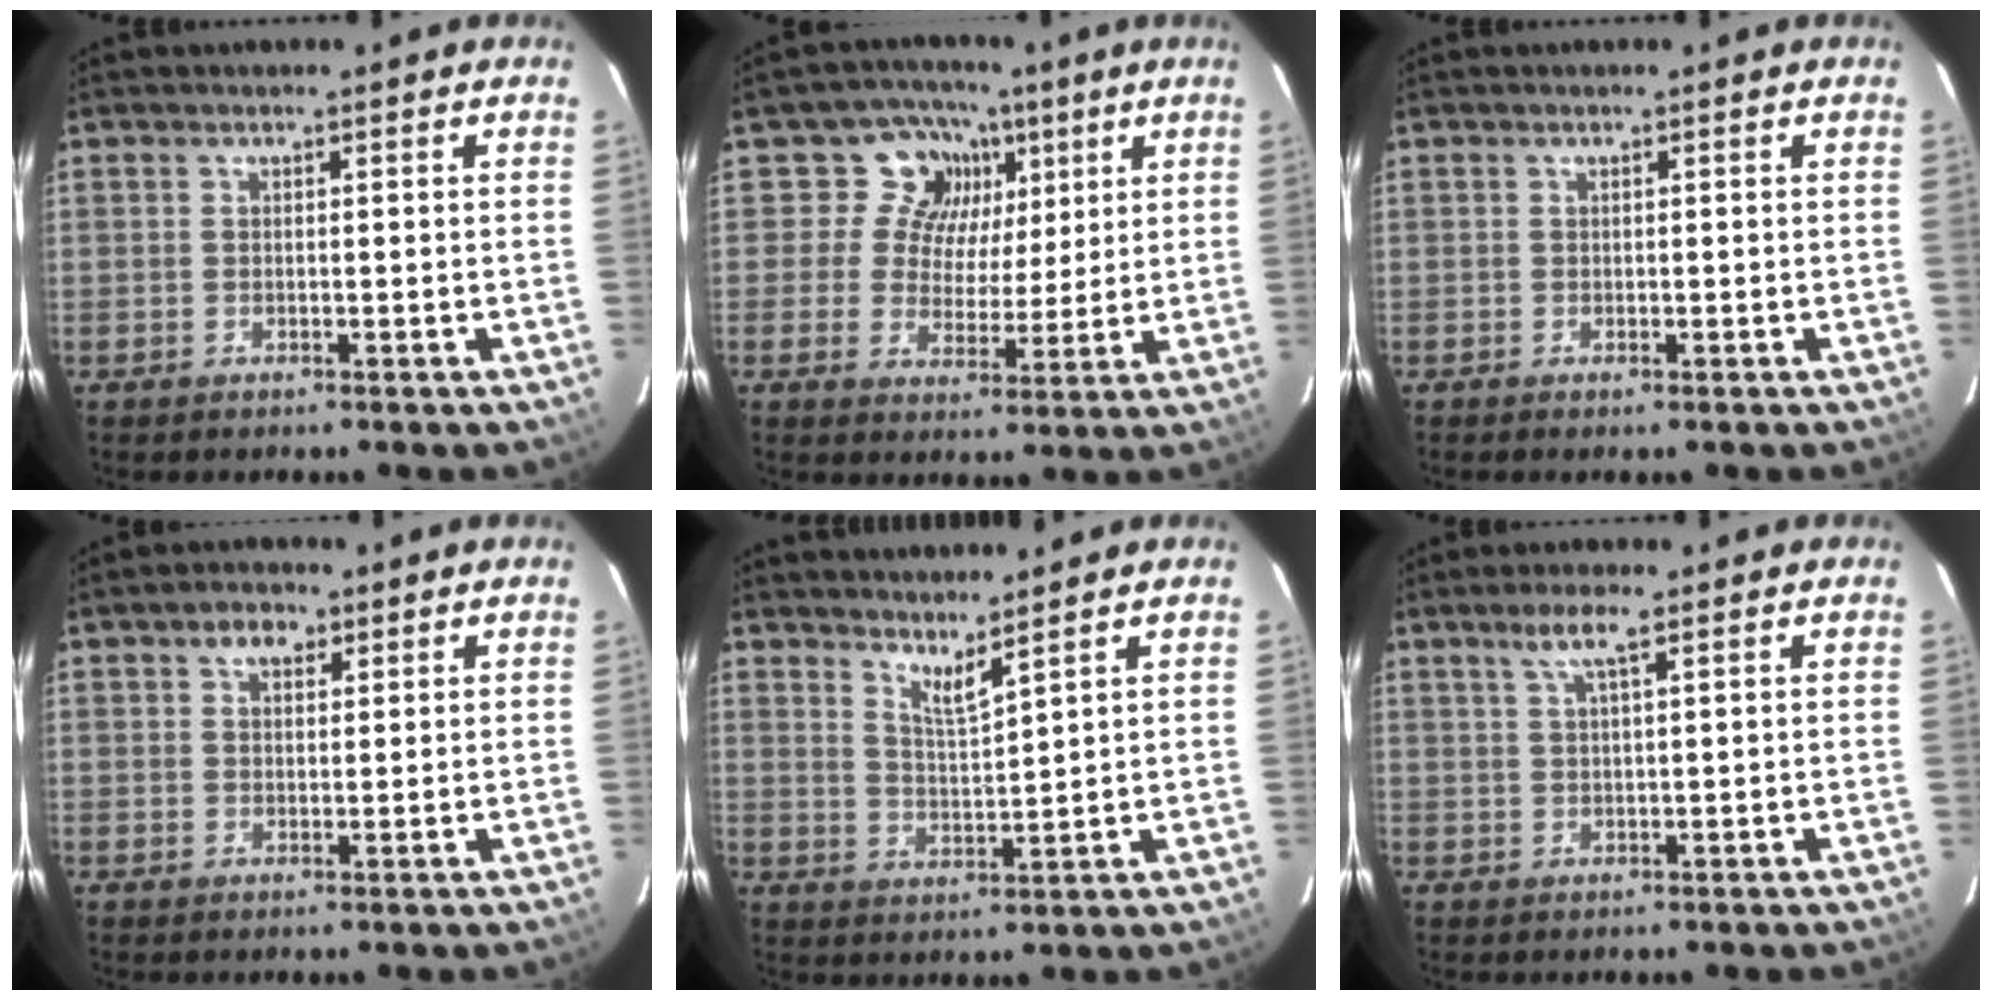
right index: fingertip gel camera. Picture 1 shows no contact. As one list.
[{"total": 9.1, "force": [4.0, 8.0, 1.9], "torque": [-0.027, -0.004, 0.056]}, {"total": 0.0}, {"total": 3.3, "force": [1.7, 2.2, 1.8], "torque": [-0.025, 0.011, 0.029]}, {"total": 4.2, "force": [3.7, -0.2, 2.1], "torque": [-0.040, -0.012, 0.064]}, {"total": 3.6, "force": [2.2, 0.2, 2.9], "torque": [-0.056, 0.007, 0.041]}]